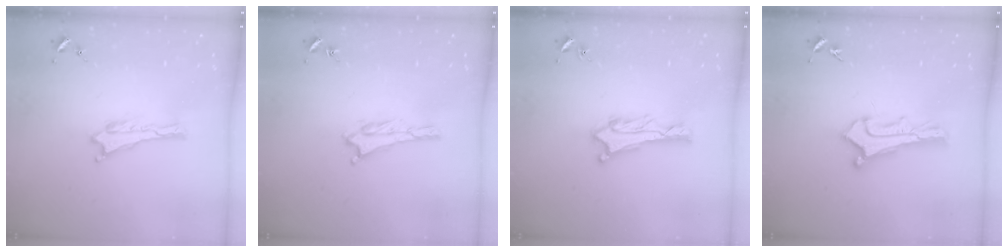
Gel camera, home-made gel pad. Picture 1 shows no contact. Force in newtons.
{"total": 1.2, "press": 1.1, "slide": 0.2}
{"total": 1.2, "press": 1.1, "slide": 0.1}
{"total": 2.6, "press": 2.6, "slide": 0.2}